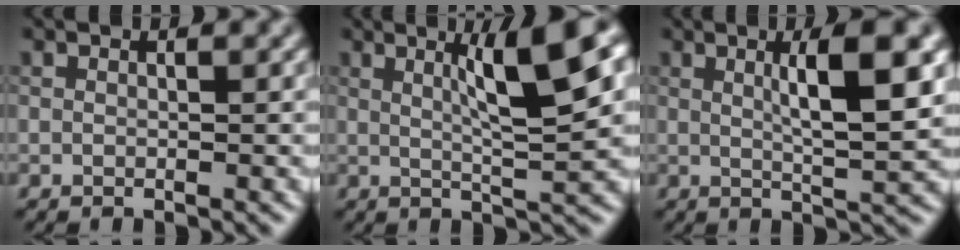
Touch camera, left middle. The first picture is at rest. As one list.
[{"total": 7.2, "force": [2.2, 1.1, 6.8], "torque": [-0.093, 0.010, 0.034]}, {"total": 6.2, "force": [1.6, 1.2, 5.8], "torque": [-0.082, 0.006, 0.025]}]